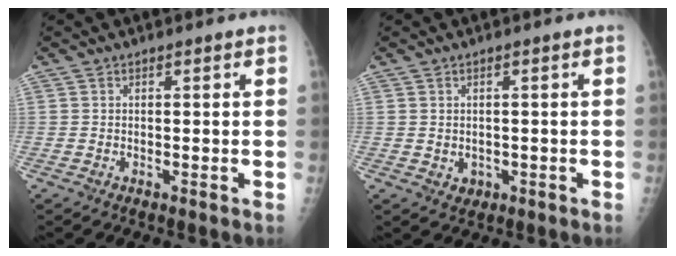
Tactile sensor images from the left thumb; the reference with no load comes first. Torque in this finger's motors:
{"motor_torque": [-0.44, 0.05, 0.13, -0.10, 0.04]}